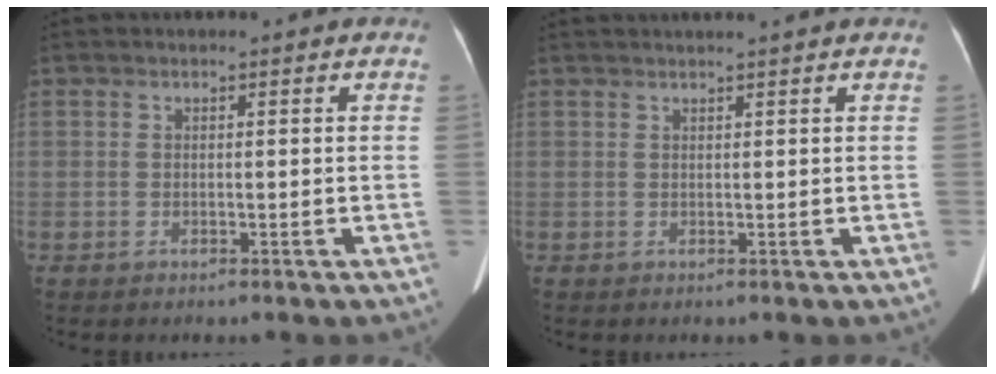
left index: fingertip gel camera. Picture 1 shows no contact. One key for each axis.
{"total": 4.0, "fx": 3.6, "fy": -0.7, "fz": 1.6, "tx": -0.015, "ty": 0.027, "tz": 0.045}